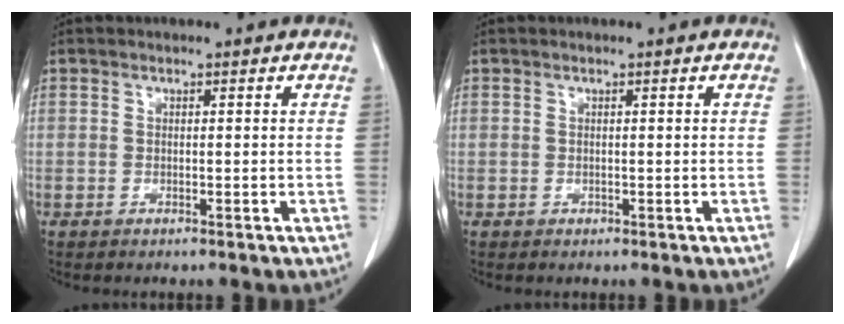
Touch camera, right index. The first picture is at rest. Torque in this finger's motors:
{"motor_torque": [-1.12, 0.00, -0.37, -0.14]}